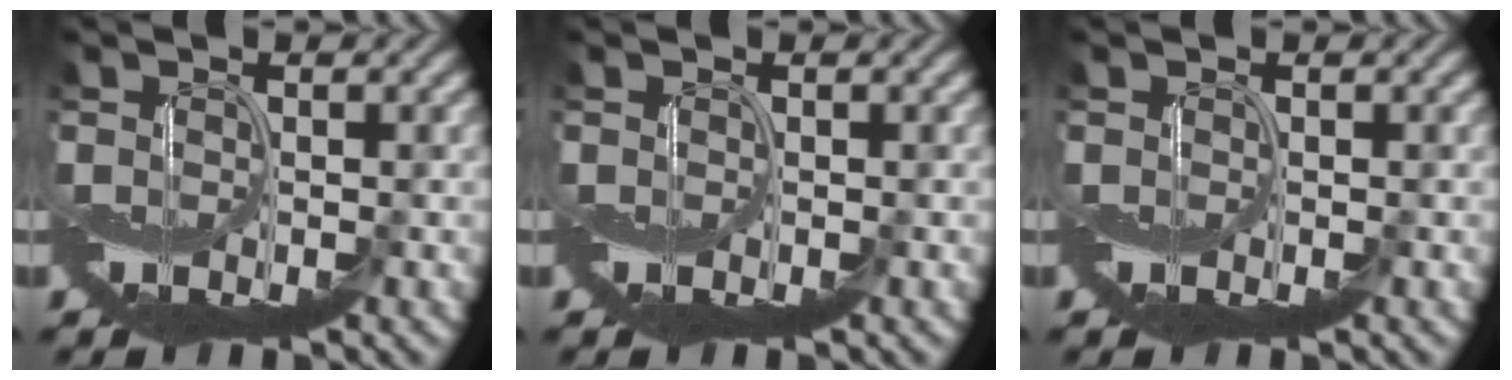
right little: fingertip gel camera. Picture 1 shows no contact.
{"total": 0.0}
{"total": 0.0}